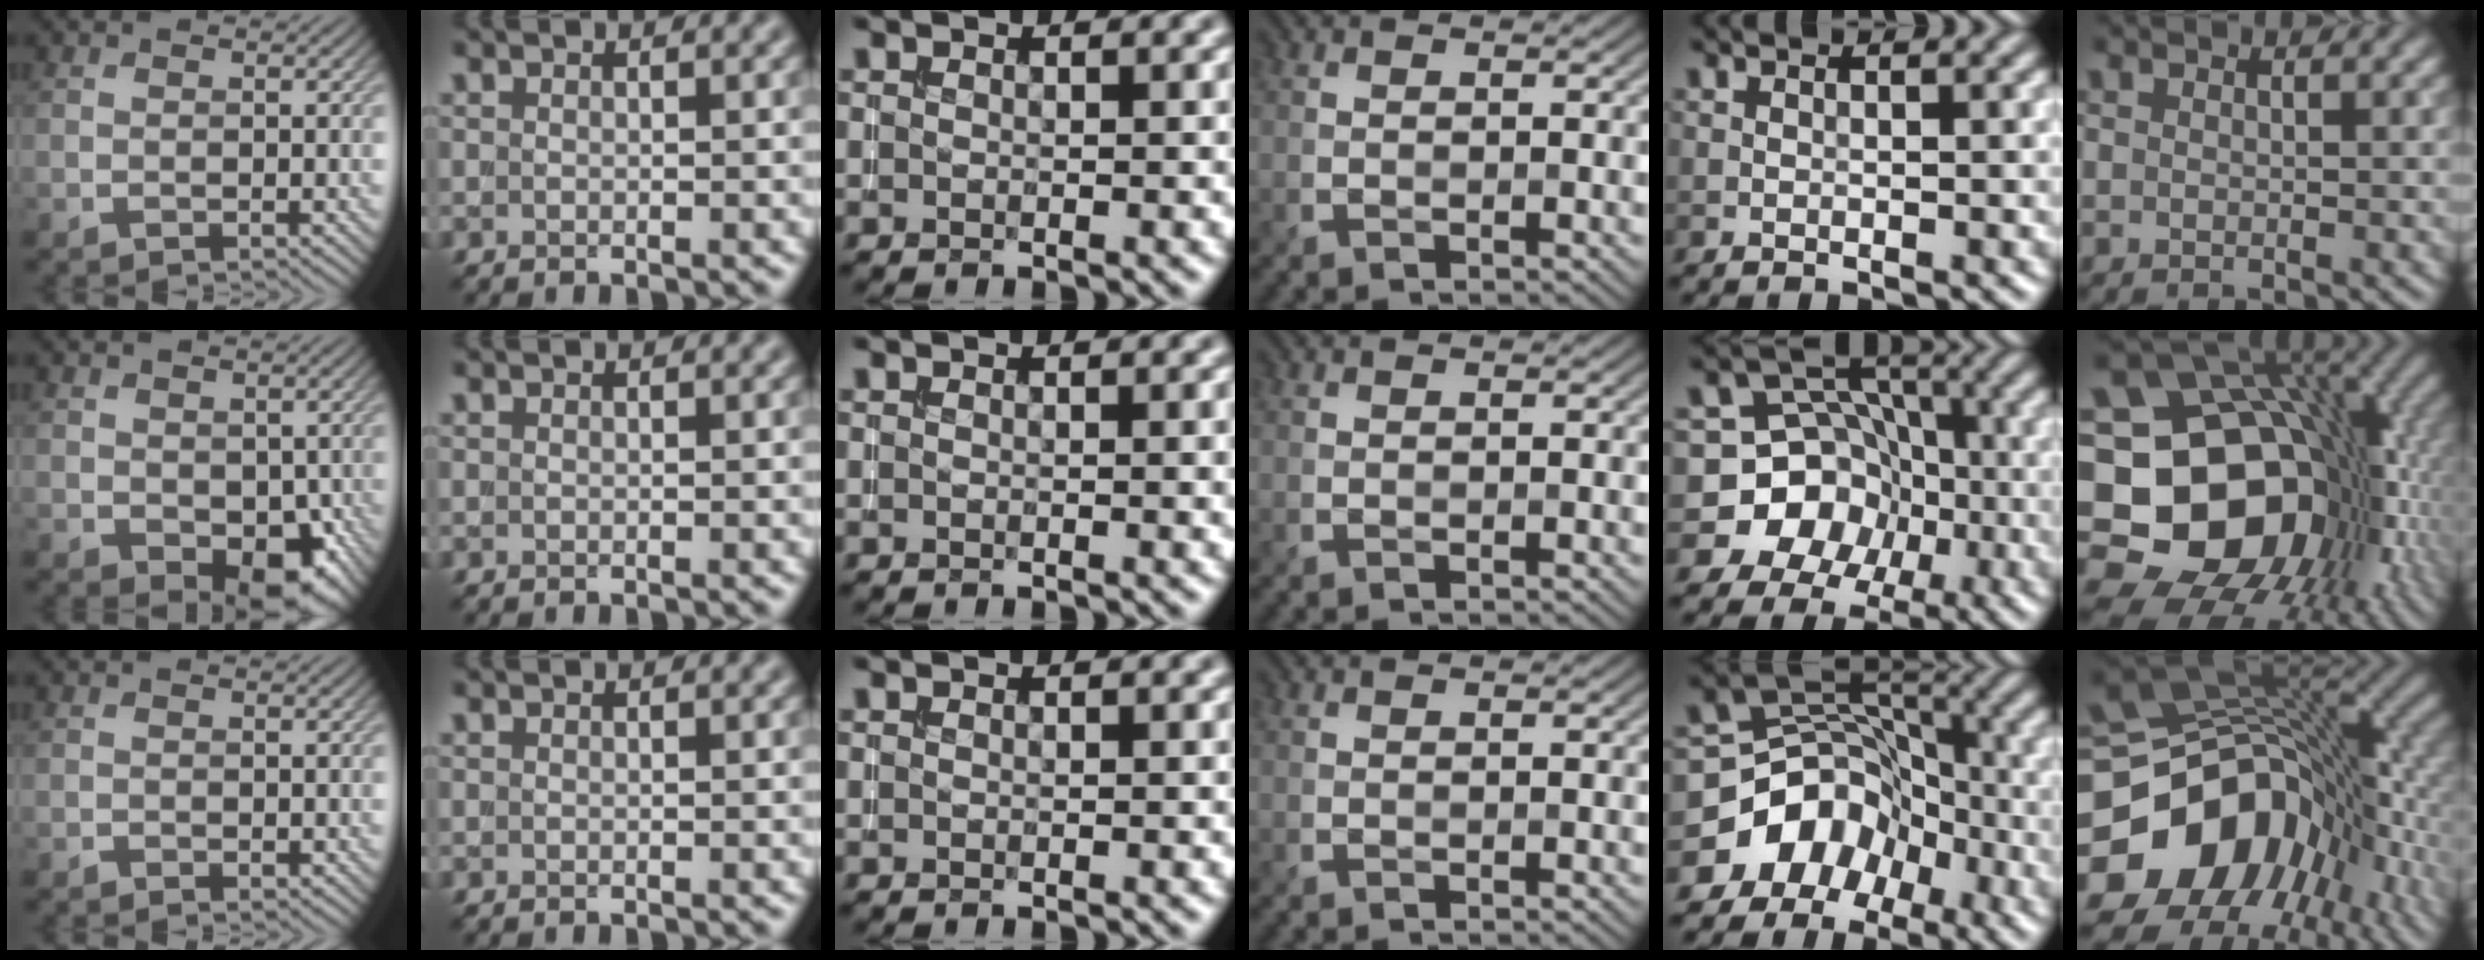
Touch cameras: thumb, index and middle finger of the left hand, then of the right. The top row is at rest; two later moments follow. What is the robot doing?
{"motion": "extract", "object": "drawer"}